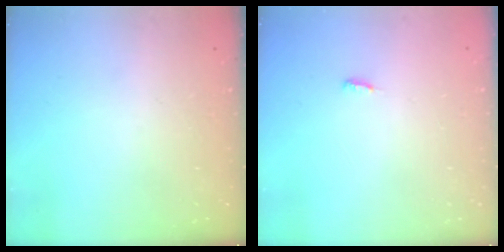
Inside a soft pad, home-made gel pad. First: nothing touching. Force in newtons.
{"total": 4.9, "press": 4.2, "slide": 2.5}